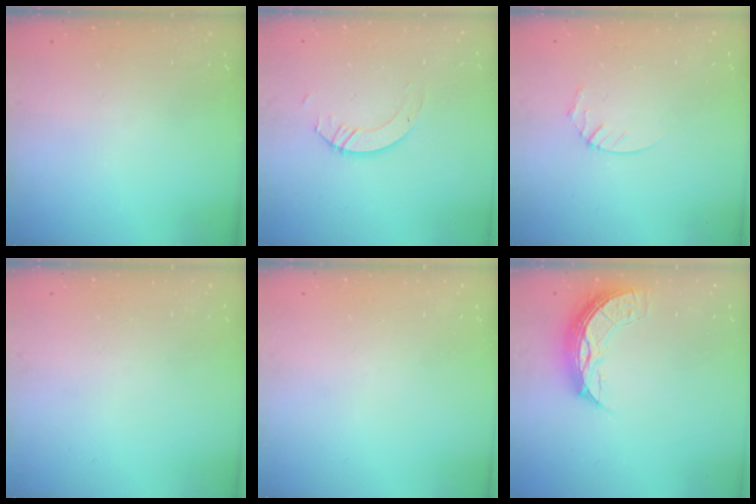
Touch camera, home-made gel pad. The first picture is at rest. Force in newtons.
{"total": 4.0, "press": 4.0, "slide": 0.3}
{"total": 3.6, "press": 3.6, "slide": 0.4}
{"total": 0.0}
{"total": 0.0}
{"total": 9.2, "press": 9.2, "slide": 0.7}